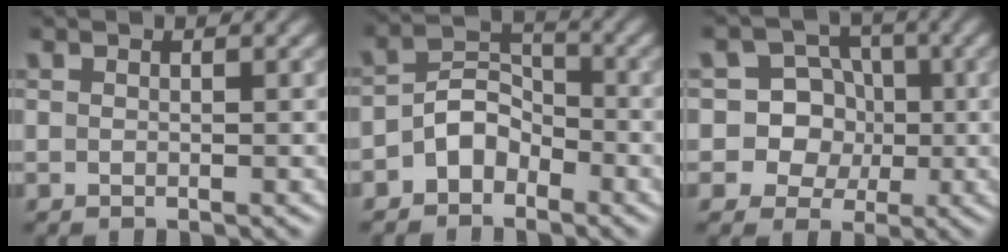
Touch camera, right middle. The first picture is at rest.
{"total": 3.3, "force": [-2.0, 2.2, 1.5], "torque": [-0.021, 0.013, -0.043]}
{"total": 9.6, "force": [-0.3, 9.3, 2.7], "torque": [-0.060, 0.038, -0.021]}